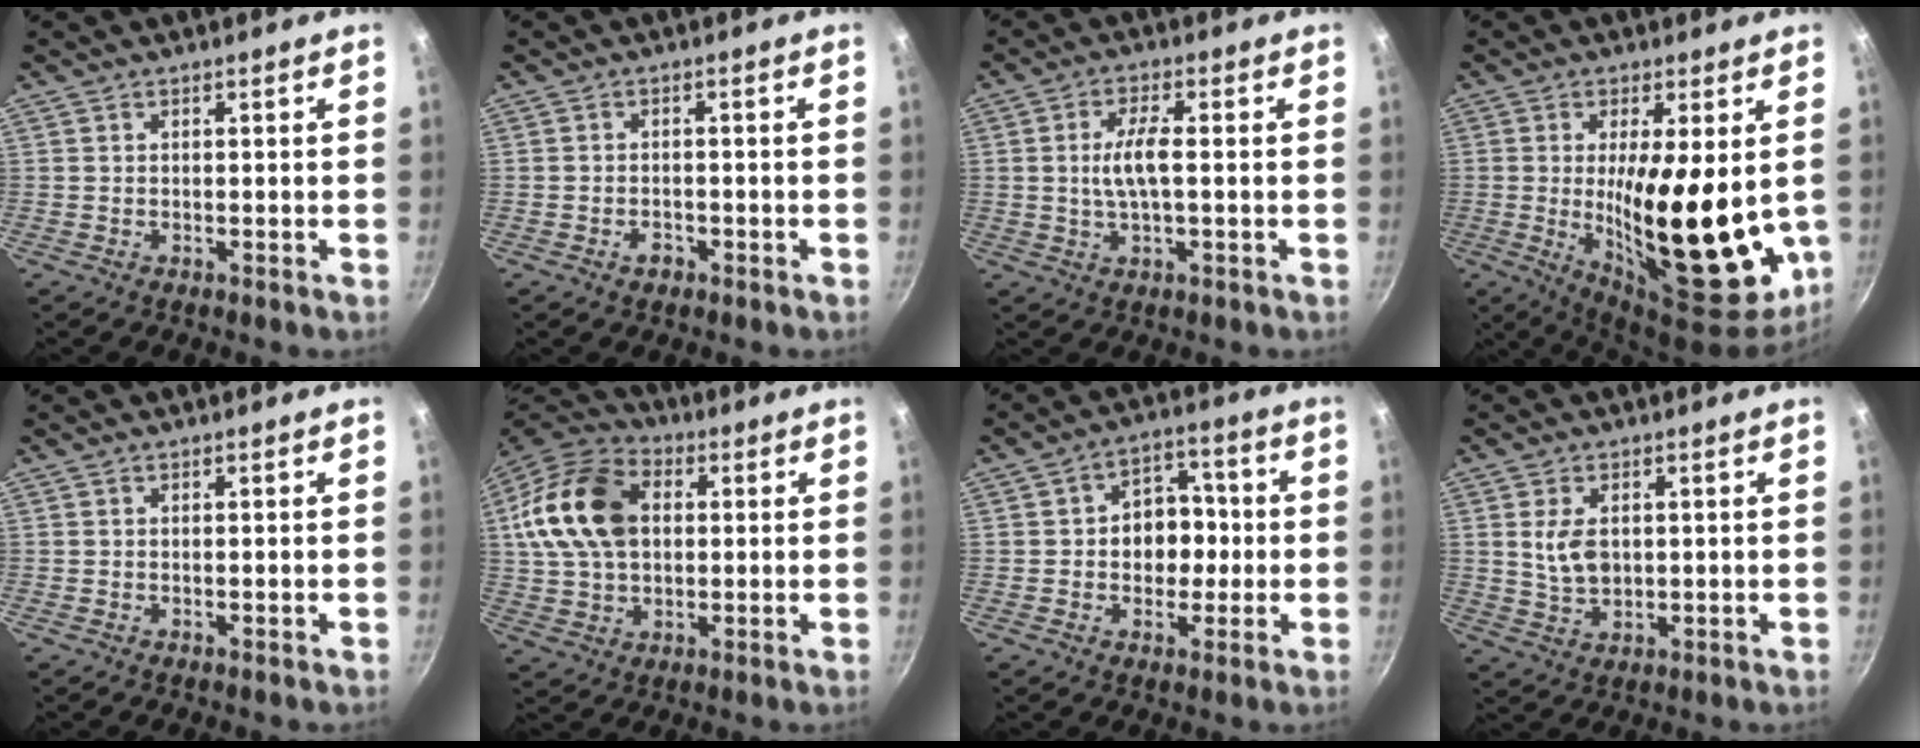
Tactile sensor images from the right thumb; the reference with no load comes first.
{"total": 2.2, "force": [-1.2, 1.5, 1.0], "torque": [-0.009, 0.015, -0.017]}
{"total": 6.3, "force": [0.1, 2.1, 5.9], "torque": [-0.119, 0.012, 0.002]}
{"total": 21.4, "force": [0.2, 7.4, 20.1], "torque": [-0.291, -0.032, 0.015]}
{"total": 0.0}
{"total": 18.7, "force": [3.3, 13.2, 12.9], "torque": [-0.232, 0.022, 0.049]}
{"total": 9.6, "force": [-0.3, 7.5, 5.9], "torque": [-0.031, 0.017, -0.013]}
{"total": 6.0, "force": [1.1, 3.8, 4.5], "torque": [-0.076, -0.009, 0.027]}